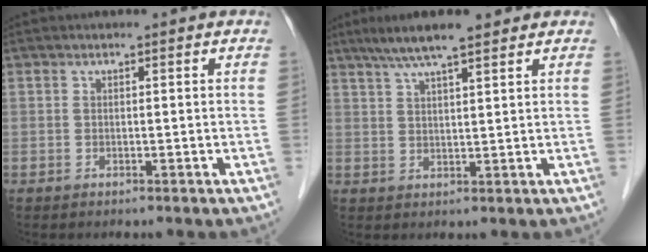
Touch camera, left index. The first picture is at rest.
{"total": 8.1, "force": [6.2, 0.7, 5.2], "torque": [-0.085, 0.027, 0.101]}